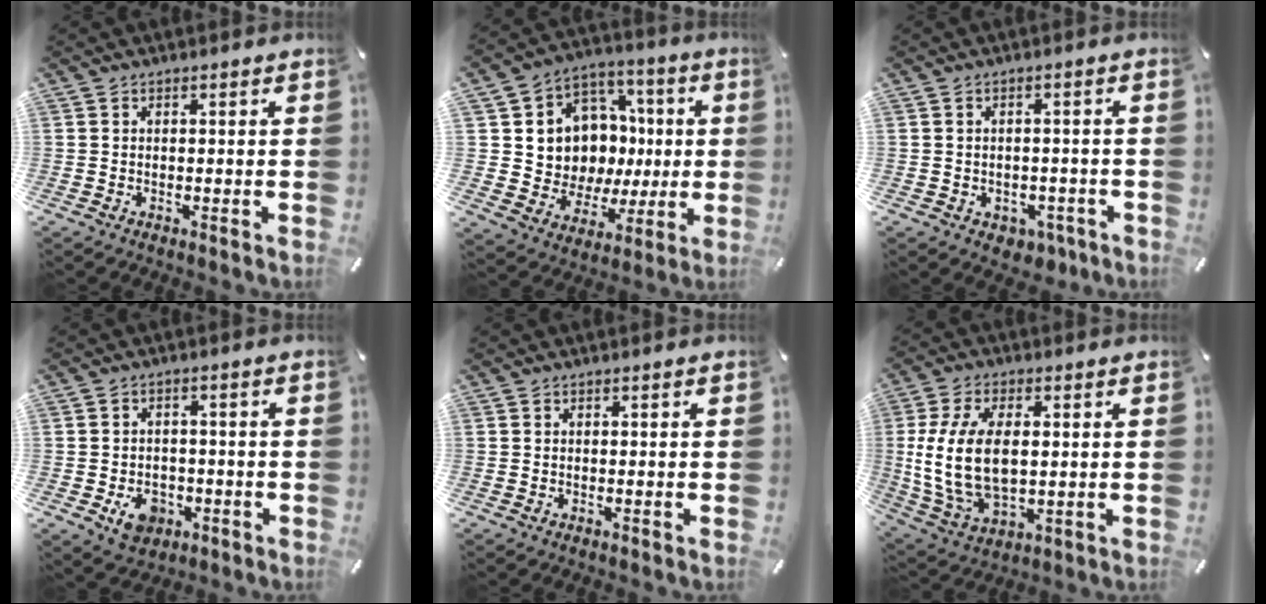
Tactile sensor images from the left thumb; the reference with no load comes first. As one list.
[{"total": 12.4, "force": [0.7, 12.1, 2.6], "torque": [-0.032, -0.028, 0.042]}, {"total": 3.6, "force": [-1.3, 2.9, 1.6], "torque": [-0.018, 0.004, -0.023]}, {"total": 6.8, "force": [-2.4, 5.3, 3.5], "torque": [-0.058, 0.007, -0.044]}, {"total": 0.0}, {"total": 14.5, "force": [1.4, 8.8, 11.5], "torque": [-0.267, -0.005, 0.025]}]